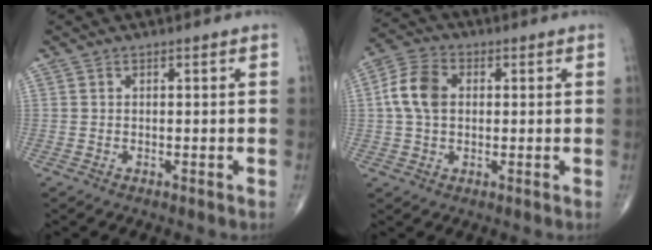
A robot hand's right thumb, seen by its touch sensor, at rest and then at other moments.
{"total": 8.0, "force": [0.9, 5.6, 5.7], "torque": [-0.110, 0.016, 0.010]}